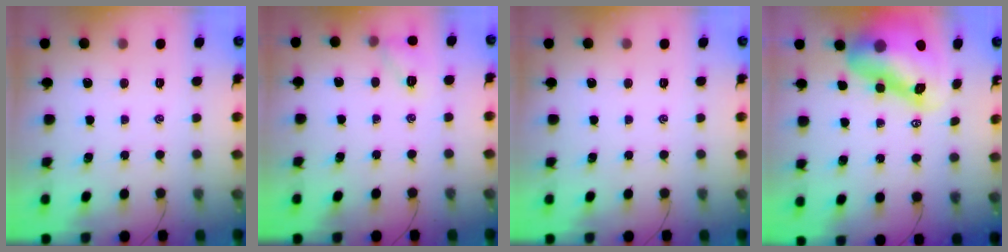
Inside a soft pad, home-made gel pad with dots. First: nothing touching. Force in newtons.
{"total": 7.3, "press": 7.3, "slide": 1.1}
{"total": 0.0}
{"total": 13.3, "press": 12.8, "slide": 3.8}